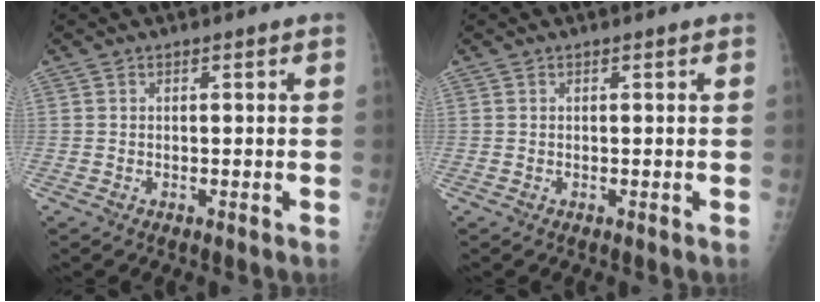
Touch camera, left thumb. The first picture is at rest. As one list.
[{"total": 0.0}]